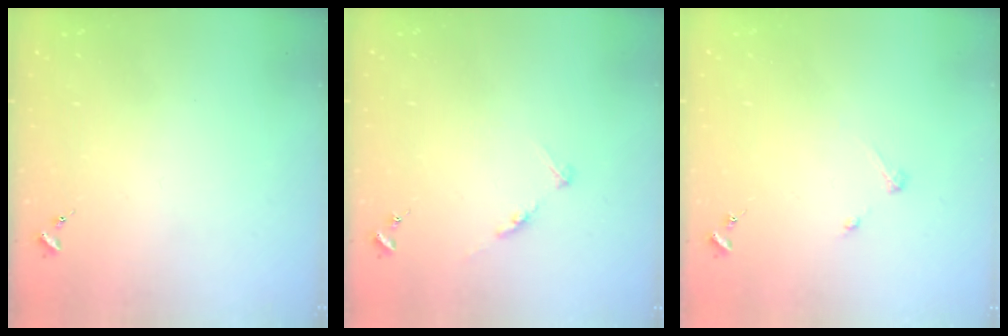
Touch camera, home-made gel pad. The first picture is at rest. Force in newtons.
{"total": 5.8, "press": 5.8, "slide": 0.6}
{"total": 2.7, "press": 2.7, "slide": 0.3}